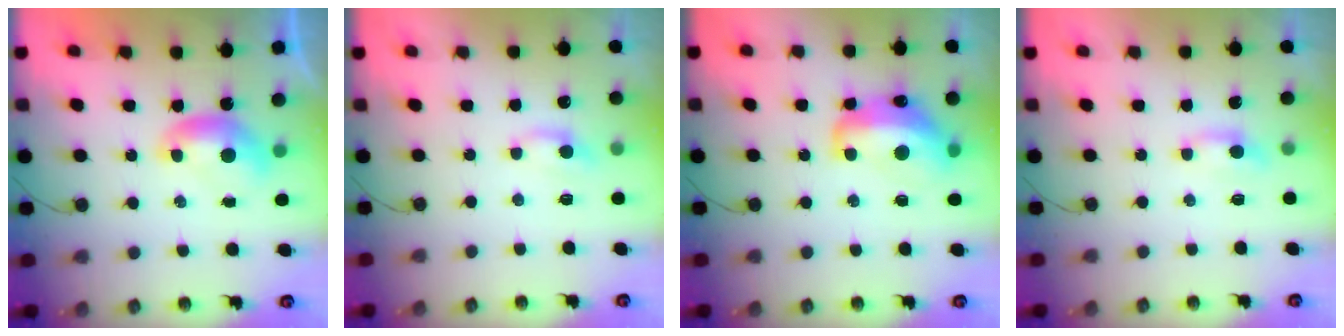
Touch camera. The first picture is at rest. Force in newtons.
{"total": 0.7, "press": 0.5, "slide": 0.5}
{"total": 8.9, "press": 8.9, "slide": 1.1}
{"total": 1.3, "press": 1.2, "slide": 0.4}